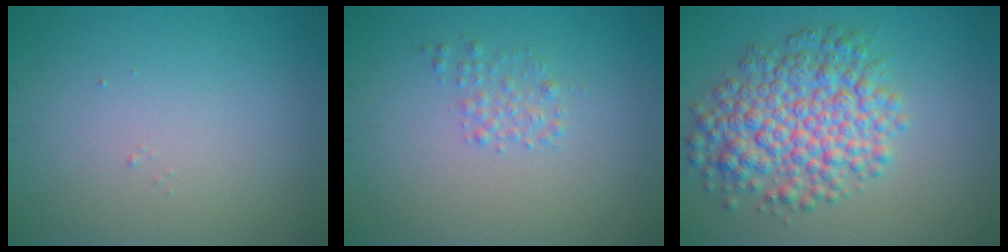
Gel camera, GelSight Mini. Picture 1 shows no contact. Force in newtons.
{"total": 1.4, "press": 1.4, "slide": 0.1}
{"total": 7.4, "press": 7.4, "slide": 0.2}